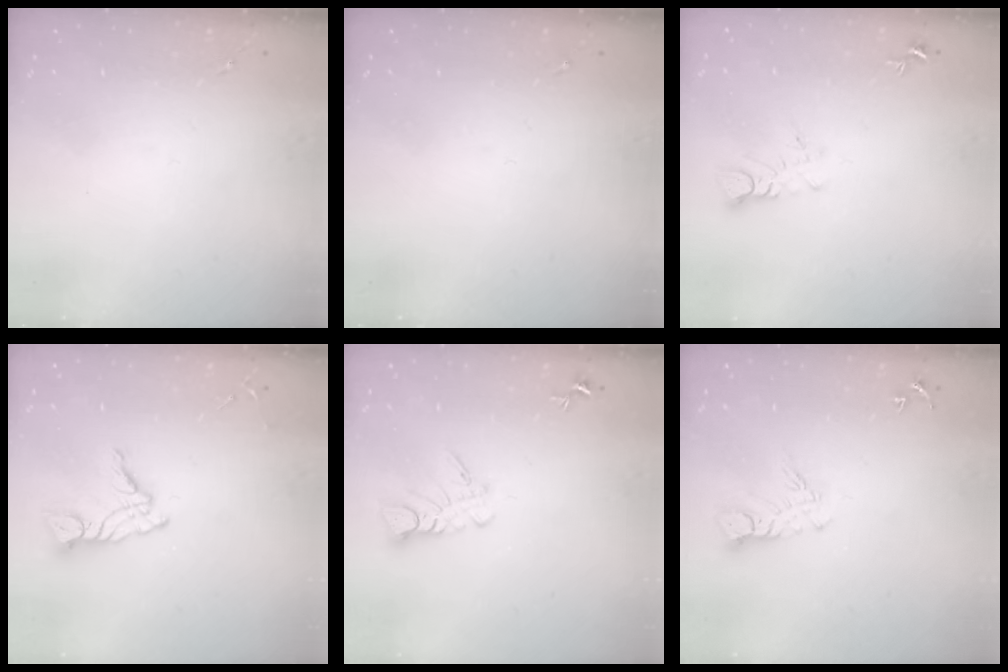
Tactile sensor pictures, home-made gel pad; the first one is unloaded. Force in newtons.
{"total": 0.0}
{"total": 4.4, "press": 4.4, "slide": 0.3}
{"total": 11.3, "press": 11.2, "slide": 1.1}
{"total": 6.6, "press": 6.5, "slide": 0.6}
{"total": 7.7, "press": 7.7, "slide": 0.7}